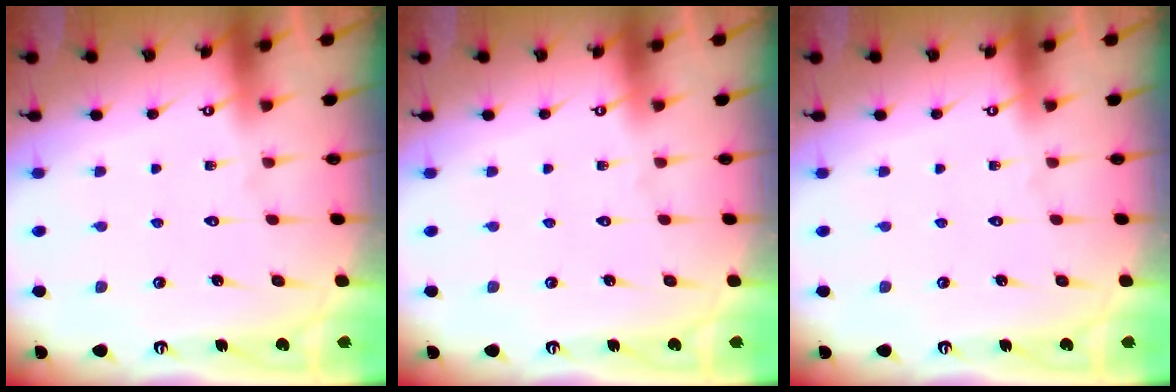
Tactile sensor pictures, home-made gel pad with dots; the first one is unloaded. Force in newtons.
{"total": 0.0}
{"total": 0.0}